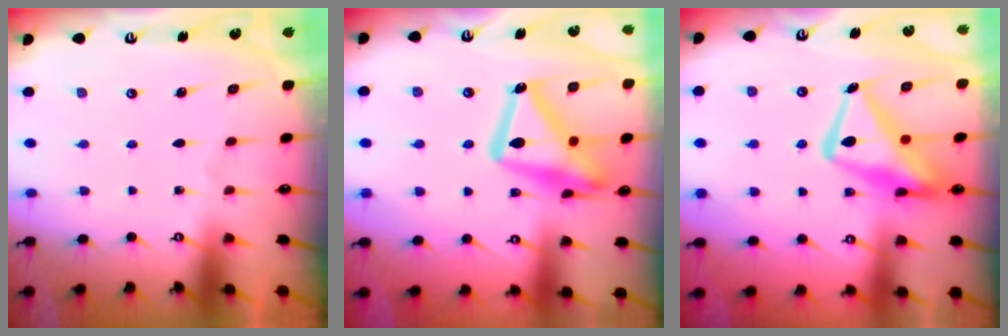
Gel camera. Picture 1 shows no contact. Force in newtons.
{"total": 20.6, "press": 20.6, "slide": 1.5}
{"total": 17.1, "press": 17.1, "slide": 1.7}